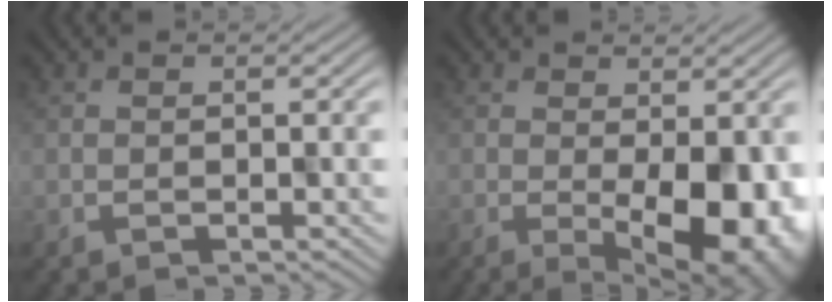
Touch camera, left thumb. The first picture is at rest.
{"total": 10.7, "force": [-2.4, 4.5, 9.5], "torque": [-0.111, -0.023, -0.010]}